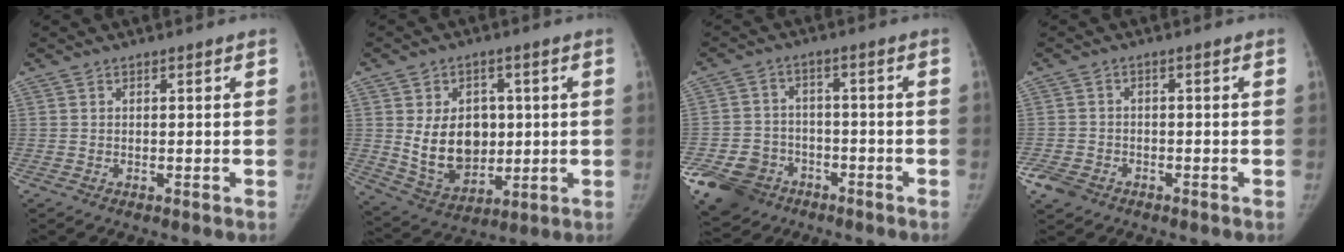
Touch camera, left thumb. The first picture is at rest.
{"total": 13.1, "force": [1.1, 9.7, 8.7], "torque": [-0.100, -0.014, 0.040]}
{"total": 11.9, "force": [-6.6, 9.0, 4.0], "torque": [-0.075, 0.032, -0.108]}
{"total": 4.4, "force": [-2.8, 3.0, 1.6], "torque": [-0.037, 0.010, -0.048]}